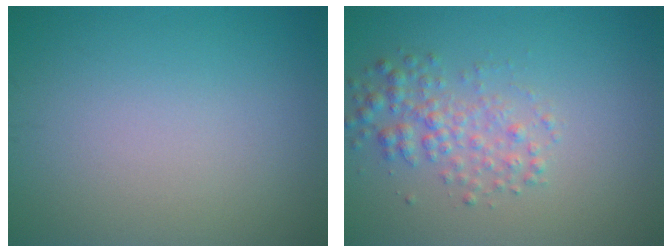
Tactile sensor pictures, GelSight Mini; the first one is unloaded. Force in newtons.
{"total": 2.7, "press": 2.7, "slide": 0.0}